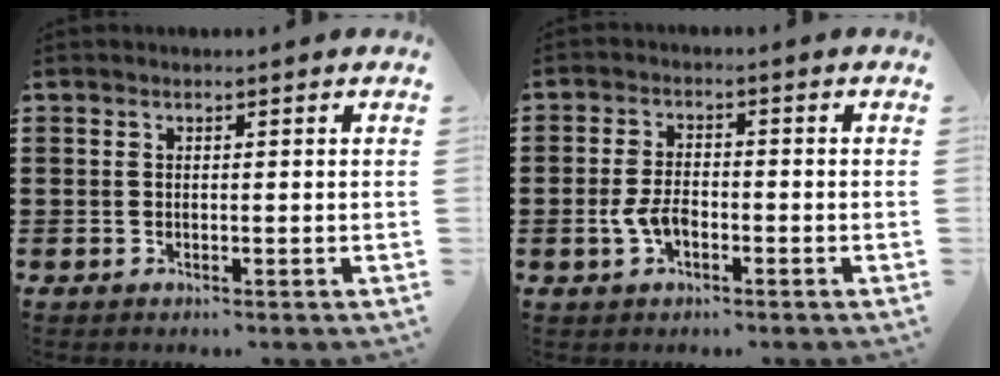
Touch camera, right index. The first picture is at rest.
{"total": 3.9, "force": [-1.2, 2.1, 3.1], "torque": [-0.080, -0.005, -0.027]}